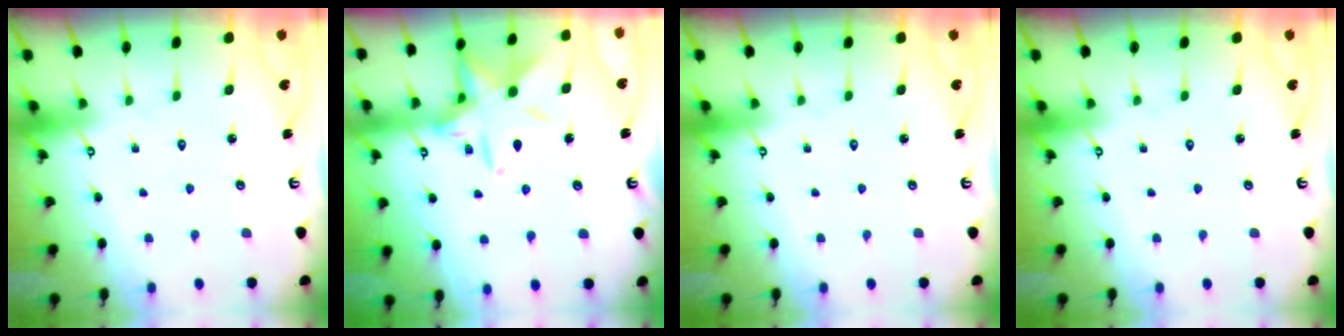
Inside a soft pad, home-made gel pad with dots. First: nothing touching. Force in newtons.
{"total": 14.9, "press": 14.9, "slide": 1.1}
{"total": 0.0}
{"total": 0.0}